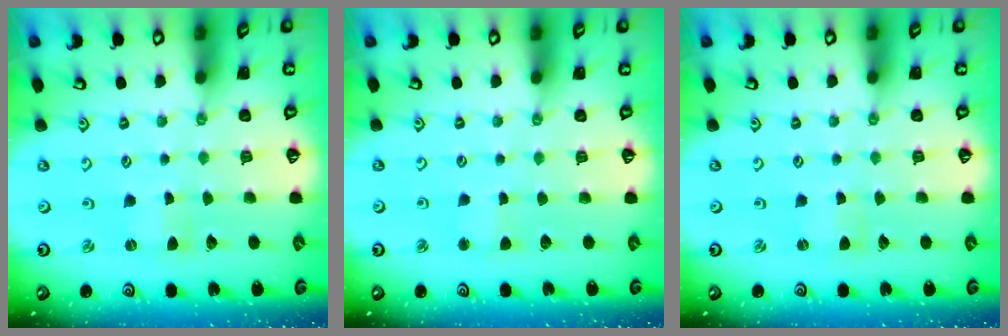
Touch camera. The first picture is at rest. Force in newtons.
{"total": 2.1, "press": 2.1, "slide": 0.2}
{"total": 0.9, "press": 0.9, "slide": 0.0}